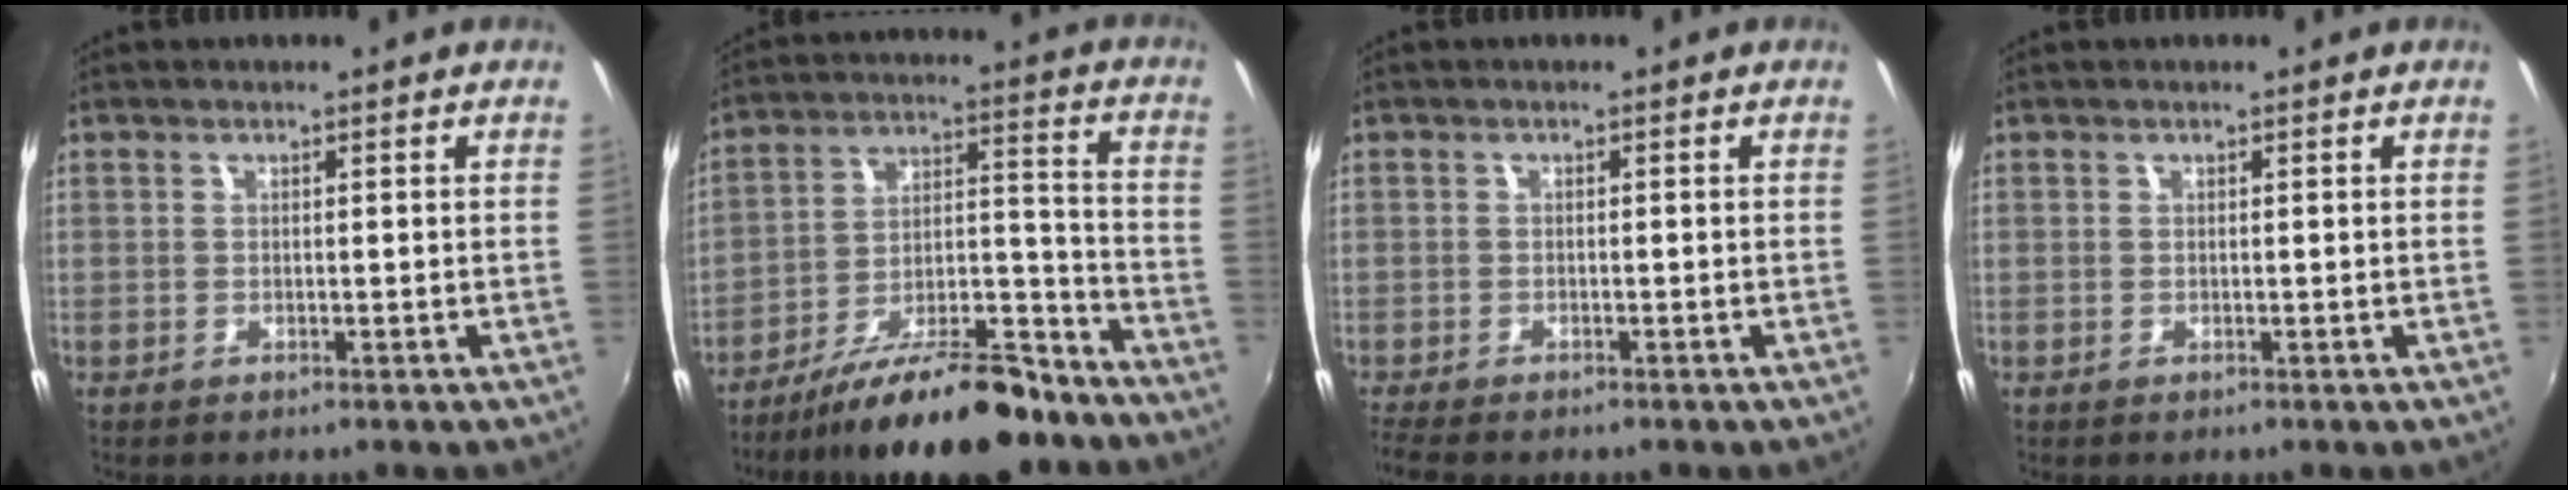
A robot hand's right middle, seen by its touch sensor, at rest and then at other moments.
{"total": 18.6, "force": [-14.6, 4.4, 10.6], "torque": [-0.177, 0.000, -0.228]}
{"total": 4.0, "force": [-3.5, 0.4, 1.9], "torque": [-0.046, -0.027, -0.064]}
{"total": 0.0}